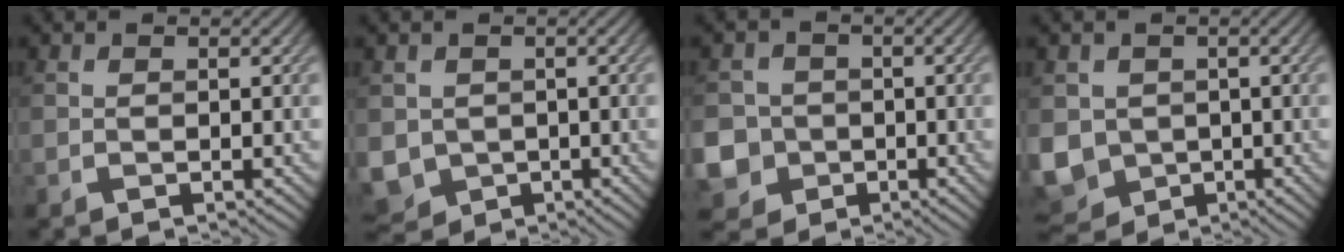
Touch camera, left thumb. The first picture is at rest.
{"total": 4.5, "force": [-0.3, 4.1, 1.8], "torque": [-0.065, -0.028, -0.006]}
{"total": 8.2, "force": [-2.3, 7.6, 2.0], "torque": [-0.075, -0.027, -0.067]}
{"total": 6.8, "force": [-0.5, 6.0, 3.2], "torque": [-0.103, -0.030, -0.010]}